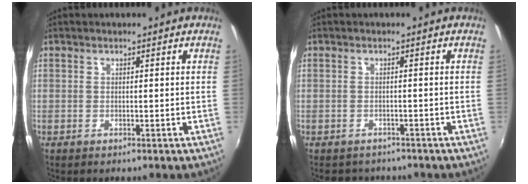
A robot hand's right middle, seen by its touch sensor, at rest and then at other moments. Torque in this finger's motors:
{"motor_torque": [0.62, -0.43, 0.15, 0.00]}